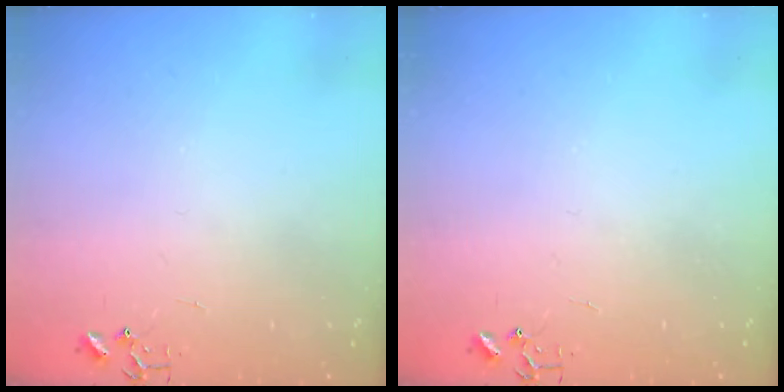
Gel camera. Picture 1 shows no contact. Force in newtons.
{"total": 0.0}